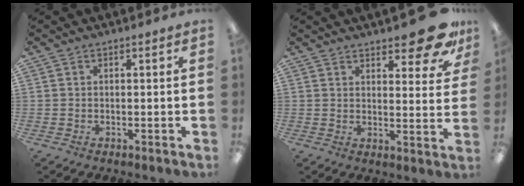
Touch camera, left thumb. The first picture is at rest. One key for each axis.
{"total": 12.7, "fx": 9.2, "fy": 3.8, "fz": 7.8, "tx": -0.085, "ty": -0.062, "tz": 0.152}